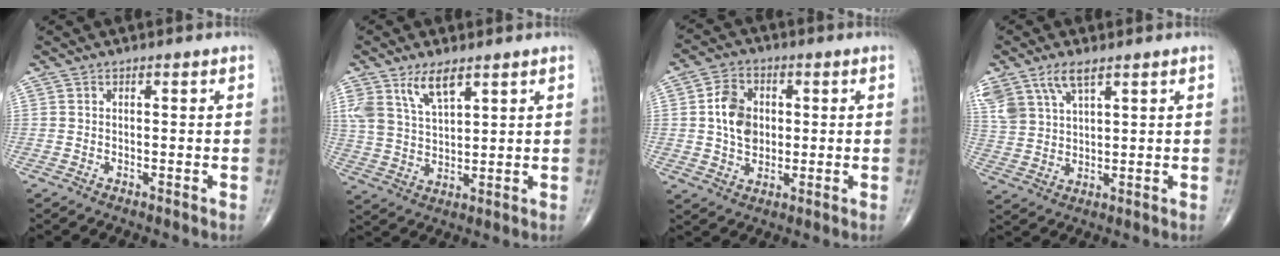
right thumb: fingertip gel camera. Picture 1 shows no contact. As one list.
[{"total": 7.9, "force": [4.9, 3.3, 5.3], "torque": [-0.100, -0.021, 0.102]}, {"total": 8.6, "force": [0.9, 6.5, 5.6], "torque": [-0.081, 0.002, 0.012]}, {"total": 9.5, "force": [5.8, 4.4, 6.0], "torque": [-0.126, -0.009, 0.123]}]